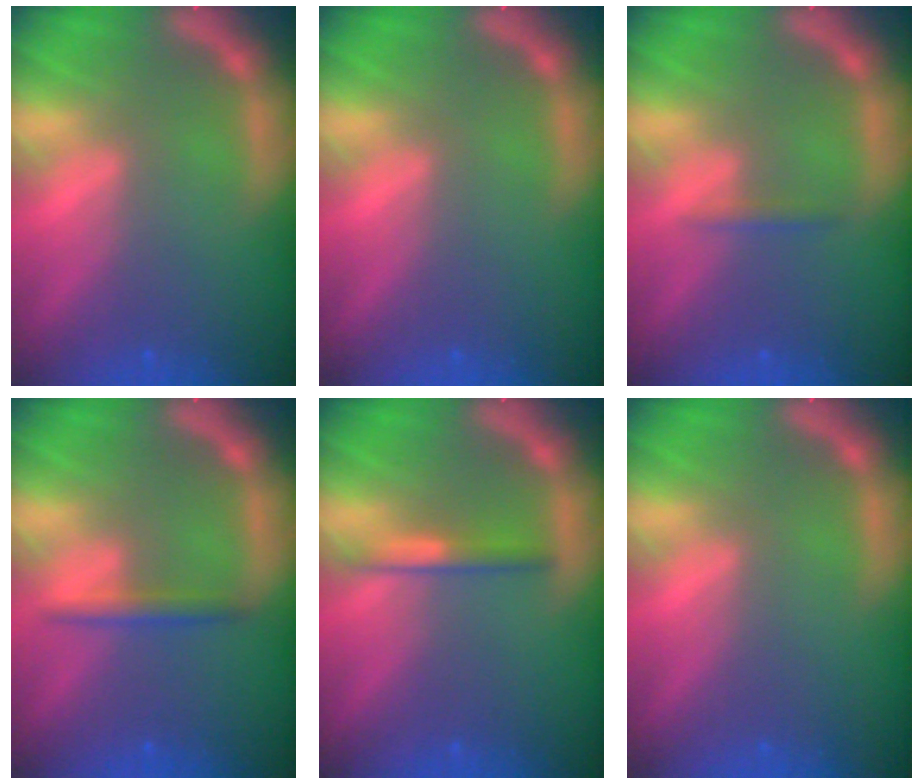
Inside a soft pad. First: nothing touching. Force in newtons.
{"total": 0.0}
{"total": 0.9}
{"total": 1.9}
{"total": 2.0}
{"total": 0.0}